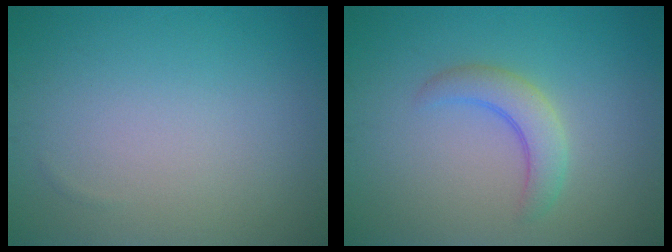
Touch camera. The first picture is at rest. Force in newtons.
{"total": 3.0, "press": 3.0, "slide": 0.3}